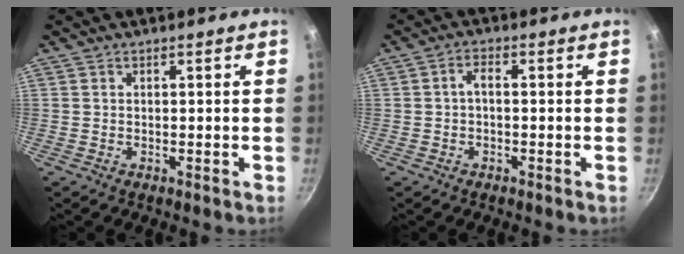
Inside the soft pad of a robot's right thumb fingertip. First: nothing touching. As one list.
[{"total": 2.3, "force": [-0.4, 1.2, 1.9], "torque": [-0.036, 0.016, -0.008]}]